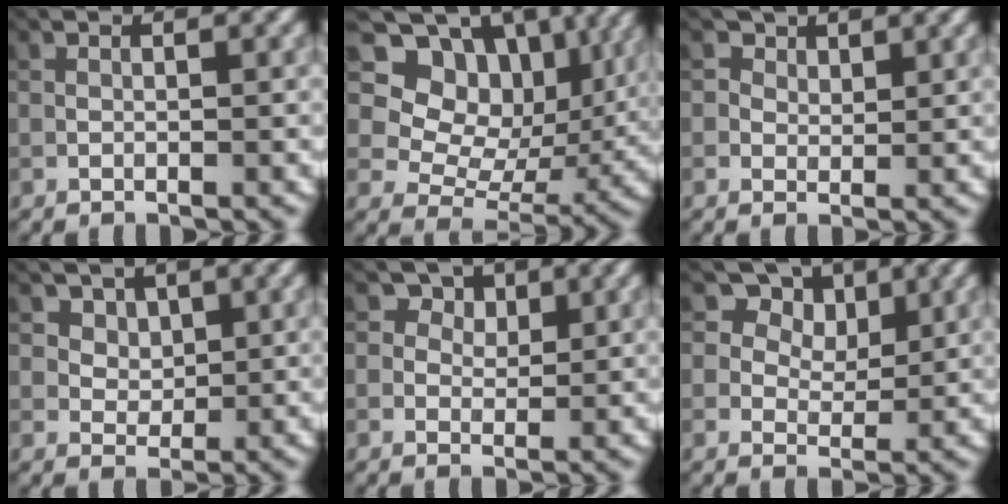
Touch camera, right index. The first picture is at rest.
{"total": 13.4, "force": [6.5, 9.2, 7.3], "torque": [-0.133, 0.030, 0.107]}
{"total": 2.4, "force": [1.6, 1.7, 0.7], "torque": [-0.018, -0.012, 0.028]}
{"total": 4.1, "force": [2.4, 2.9, 1.7], "torque": [-0.046, -0.011, 0.048]}
{"total": 3.9, "force": [2.2, 2.8, 1.6], "torque": [-0.027, -0.007, 0.023]}
{"total": 6.7, "force": [3.7, 4.5, 3.1], "torque": [-0.054, -0.004, 0.053]}